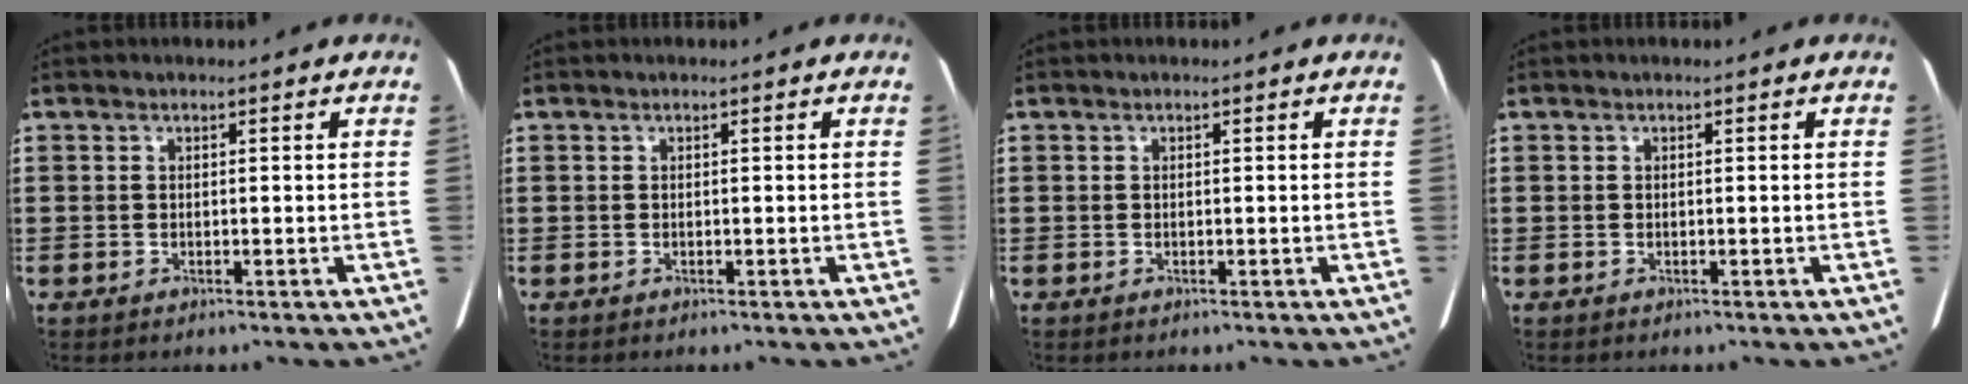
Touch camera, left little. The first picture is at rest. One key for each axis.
{"total": 0.0}
{"total": 0.0}
{"total": 0.0}